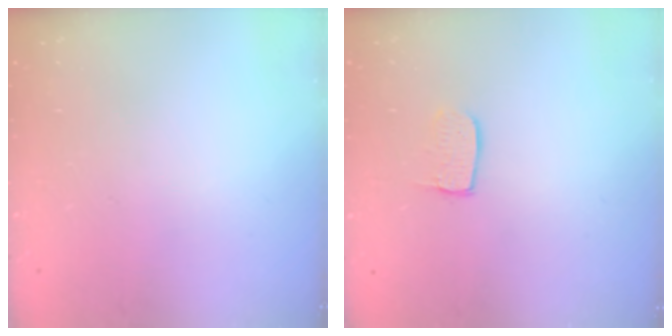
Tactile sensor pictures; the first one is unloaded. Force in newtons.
{"total": 6.2, "press": 6.2, "slide": 0.4}